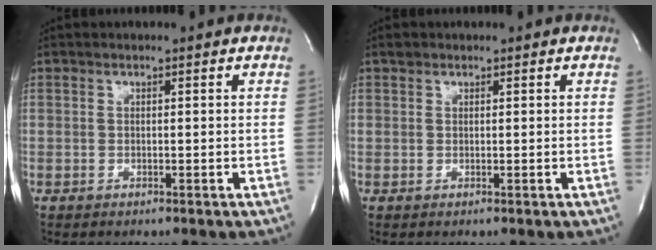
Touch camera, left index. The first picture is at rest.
{"total": 0.9, "force": [0.6, 0.7, 0.1], "torque": [0.004, 0.006, 0.006]}